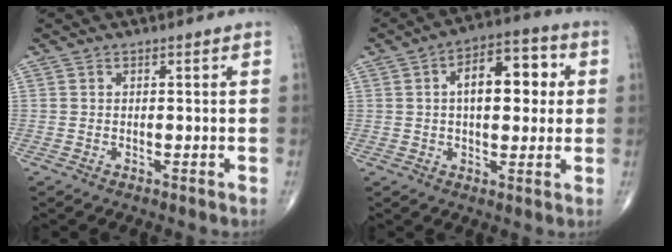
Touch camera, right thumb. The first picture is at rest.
{"total": 11.9, "force": [2.0, 6.3, 9.9], "torque": [-0.116, 0.018, 0.022]}